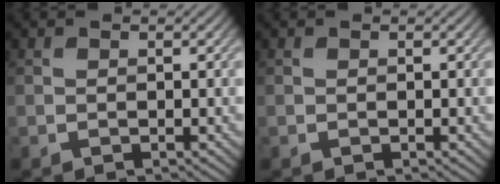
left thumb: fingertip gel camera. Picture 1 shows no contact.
{"total": 0.0}